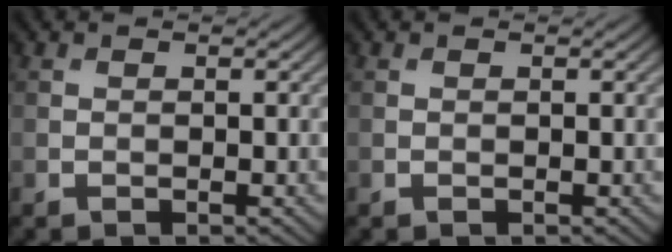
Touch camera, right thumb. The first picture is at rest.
{"total": 0.0}